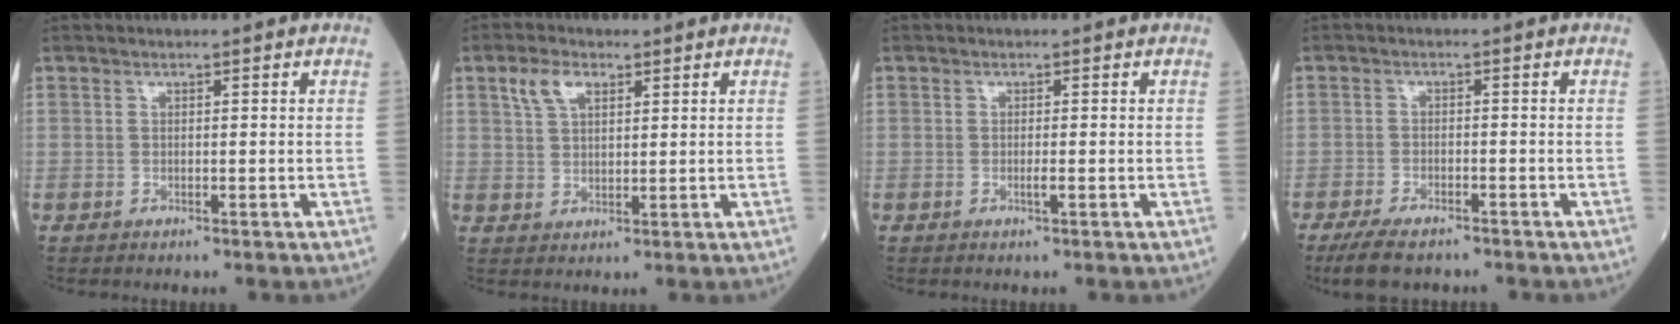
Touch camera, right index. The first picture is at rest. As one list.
[{"total": 4.4, "force": [2.4, 2.2, 3.0], "torque": [-0.065, 0.011, 0.050]}, {"total": 0.9, "force": [-0.3, -0.1, 0.8], "torque": [-0.017, -0.001, -0.006]}, {"total": 6.0, "force": [-4.8, 1.8, 3.1], "torque": [-0.059, -0.010, -0.080]}]